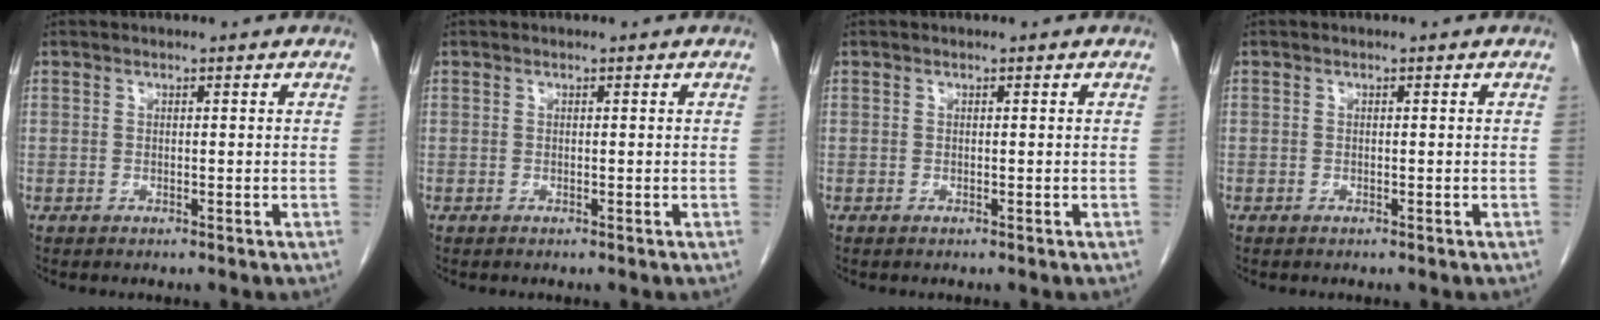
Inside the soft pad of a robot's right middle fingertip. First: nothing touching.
{"total": 0.0}
{"total": 0.0}
{"total": 0.0}